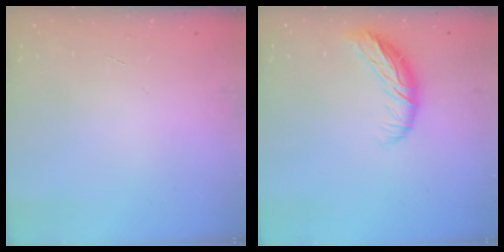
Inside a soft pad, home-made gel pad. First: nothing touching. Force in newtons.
{"total": 9.3, "press": 9.1, "slide": 2.1}